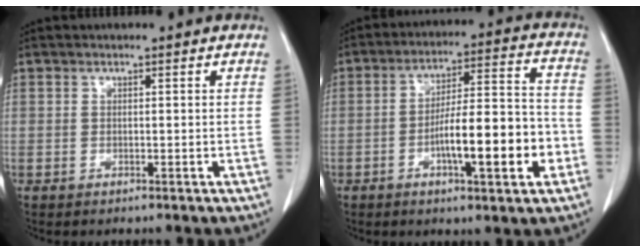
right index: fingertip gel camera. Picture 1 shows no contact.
{"total": 13.6, "force": [-4.2, 2.2, 12.8], "torque": [-0.203, 0.016, -0.064]}